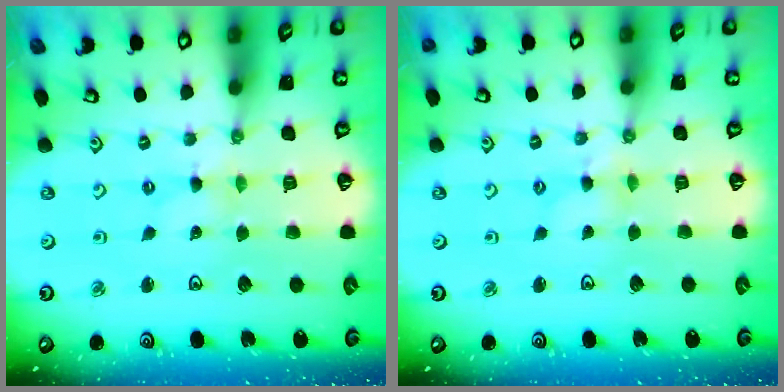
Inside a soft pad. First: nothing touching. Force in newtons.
{"total": 3.0, "press": 3.0, "slide": 0.4}